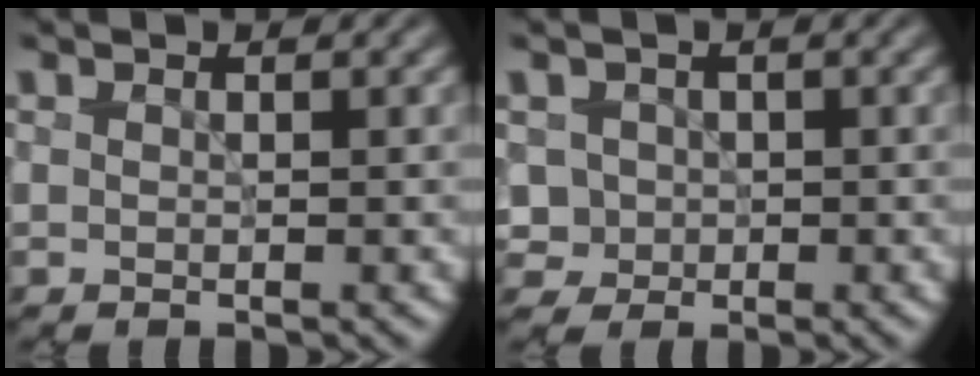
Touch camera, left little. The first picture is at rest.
{"total": 2.7, "force": [-0.1, 2.6, 0.6], "torque": [0.001, 0.013, -0.003]}